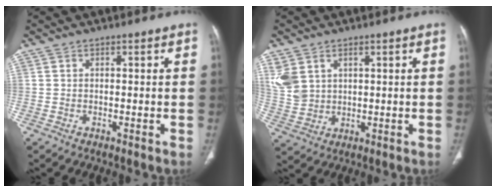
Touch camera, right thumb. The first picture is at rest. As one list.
[{"total": 6.9, "force": [3.0, 4.9, 3.8], "torque": [-0.079, -0.007, 0.076]}]